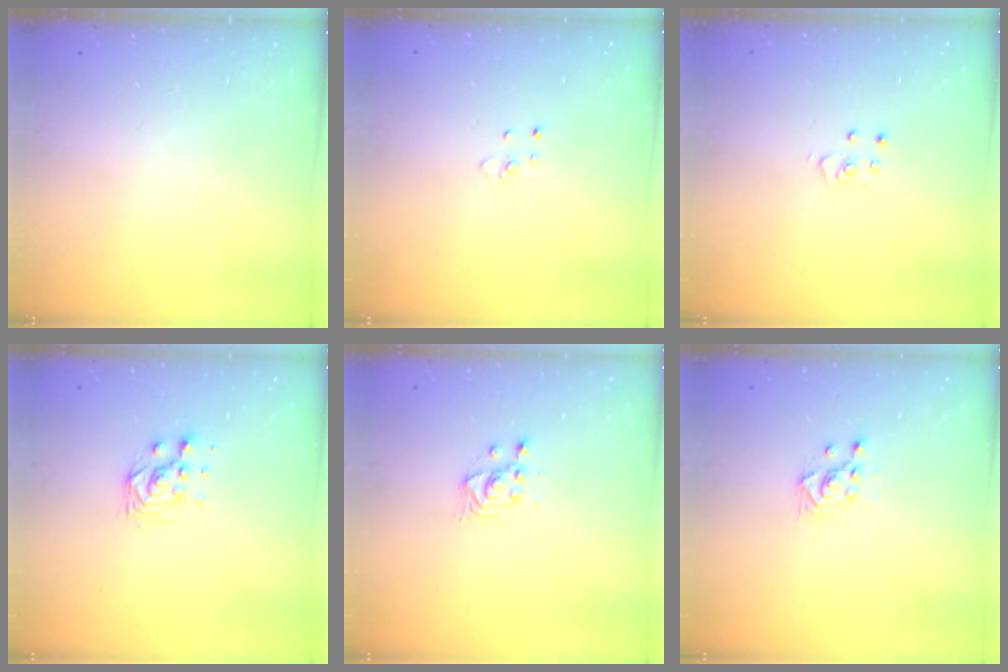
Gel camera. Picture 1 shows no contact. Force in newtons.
{"total": 2.9, "press": 2.9, "slide": 0.2}
{"total": 3.9, "press": 3.9, "slide": 0.2}
{"total": 5.5, "press": 5.4, "slide": 0.7}
{"total": 3.4, "press": 3.4, "slide": 0.4}
{"total": 2.3, "press": 2.3, "slide": 0.1}